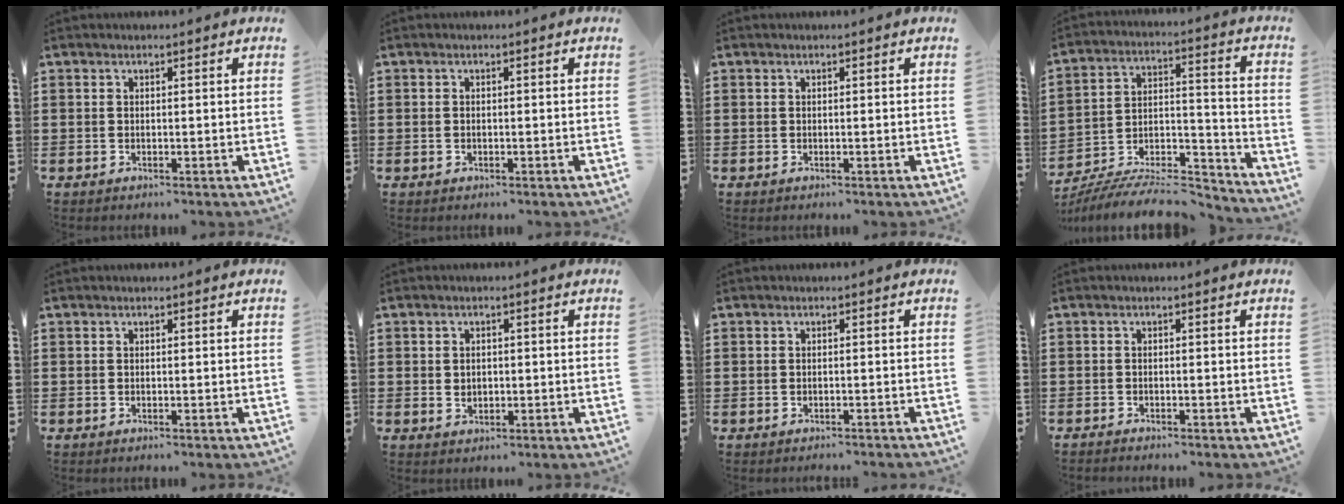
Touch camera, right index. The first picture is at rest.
{"total": 0.5, "force": [-0.1, 0.2, 0.5], "torque": [-0.013, -0.003, -0.002]}
{"total": 0.0}
{"total": 10.1, "force": [-9.5, 1.6, 3.0], "torque": [-0.043, 0.022, -0.184]}
{"total": 0.0}
{"total": 1.2, "force": [0.1, 1.0, 0.7], "torque": [-0.017, 0.004, 0.003]}
{"total": 0.7, "force": [-0.7, -0.1, 0.0], "torque": [-0.003, -0.003, -0.014]}
{"total": 0.8, "force": [-0.8, -0.2, 0.0], "torque": [-0.002, -0.003, -0.016]}